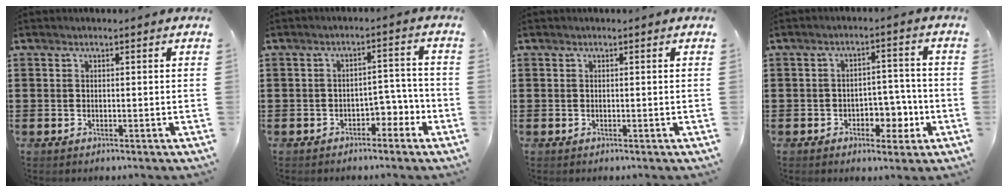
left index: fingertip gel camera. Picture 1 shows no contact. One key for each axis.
{"total": 4.1, "fx": -3.0, "fy": 1.9, "fz": 2.0, "tx": -0.038, "ty": 0.010, "tz": -0.061}
{"total": 0.0}
{"total": 5.1, "fx": -2.2, "fy": 3.3, "fz": 3.1, "tx": -0.049, "ty": 0.007, "tz": -0.045}